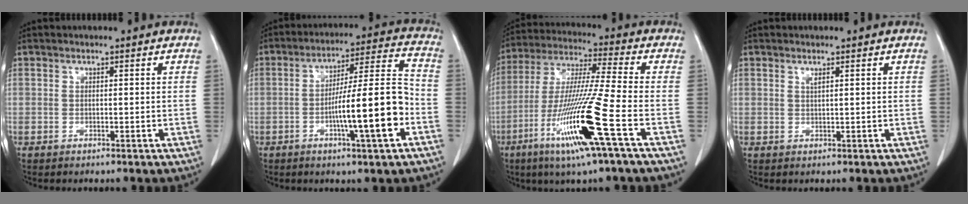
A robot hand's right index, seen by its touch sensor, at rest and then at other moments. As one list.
[{"total": 13.8, "force": [-4.4, 0.3, 13.0], "torque": [-0.209, 0.010, -0.071]}, {"total": 16.8, "force": [-6.8, -1.3, 15.4], "torque": [-0.319, -0.028, -0.132]}, {"total": 0.7, "force": [0.5, 0.0, 0.6], "torque": [-0.014, -0.004, 0.010]}]